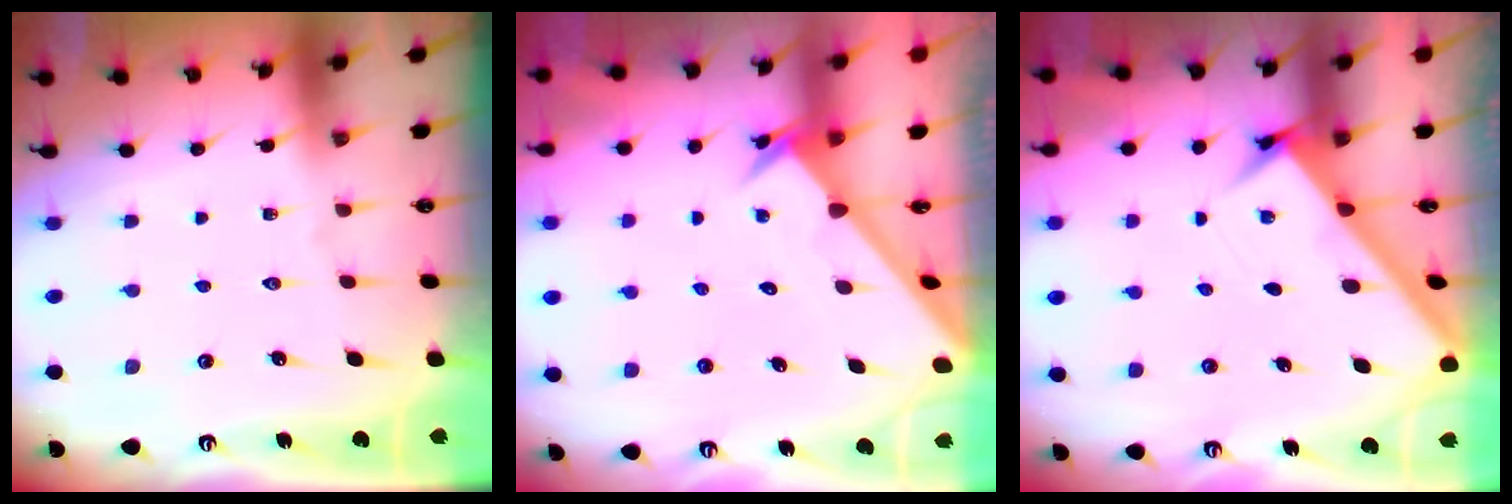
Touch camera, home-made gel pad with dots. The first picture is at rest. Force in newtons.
{"total": 2.4, "press": 2.4, "slide": 0.2}
{"total": 3.1, "press": 3.1, "slide": 0.4}